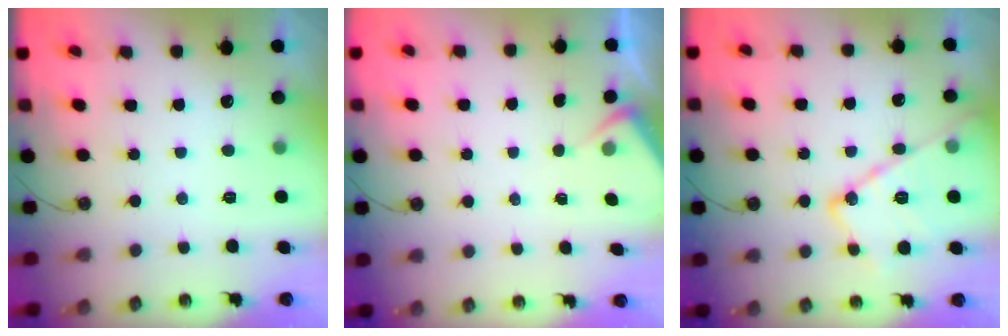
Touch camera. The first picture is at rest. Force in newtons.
{"total": 2.8, "press": 2.7, "slide": 0.4}
{"total": 17.3, "press": 17.3, "slide": 1.5}